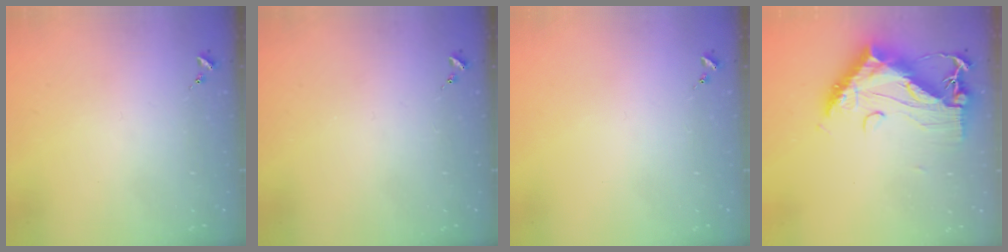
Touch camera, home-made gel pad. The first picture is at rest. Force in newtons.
{"total": 0.0}
{"total": 0.0}
{"total": 17.0, "press": 17.0, "slide": 1.4}